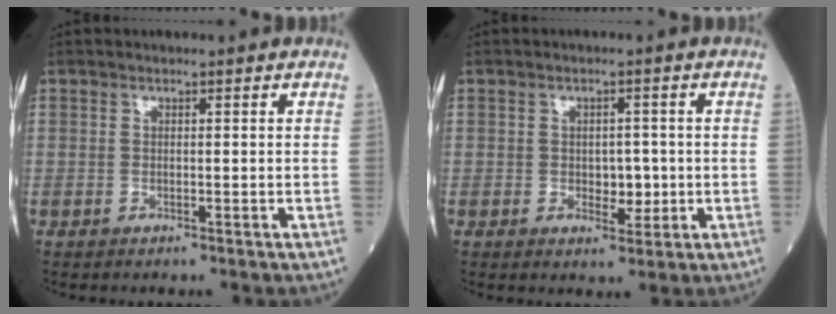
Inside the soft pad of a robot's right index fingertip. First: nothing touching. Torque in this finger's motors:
{"motor_torque": [0.04, -0.05, 0.06, 0.03]}